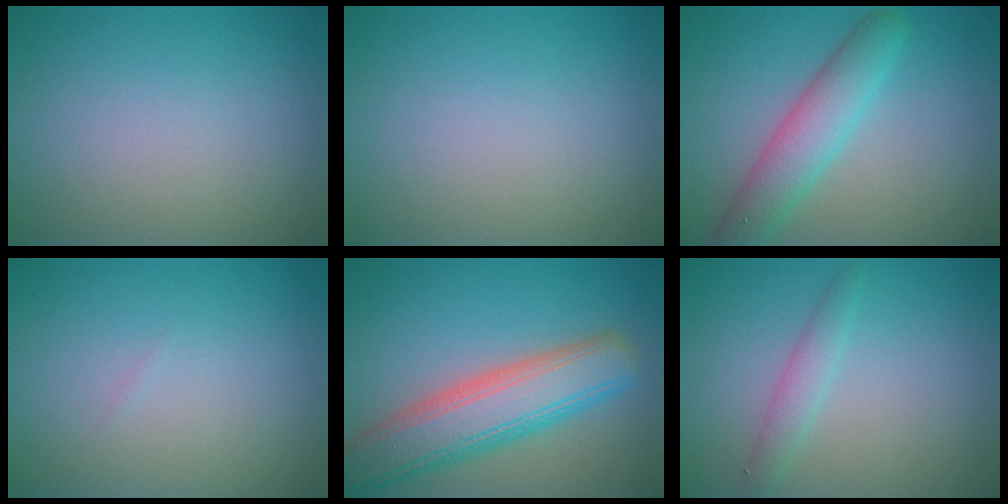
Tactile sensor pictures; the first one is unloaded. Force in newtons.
{"total": 0.0}
{"total": 4.7, "press": 4.7, "slide": 0.1}
{"total": 0.0}
{"total": 8.0, "press": 8.0, "slide": 0.4}
{"total": 1.9, "press": 1.9, "slide": 0.1}